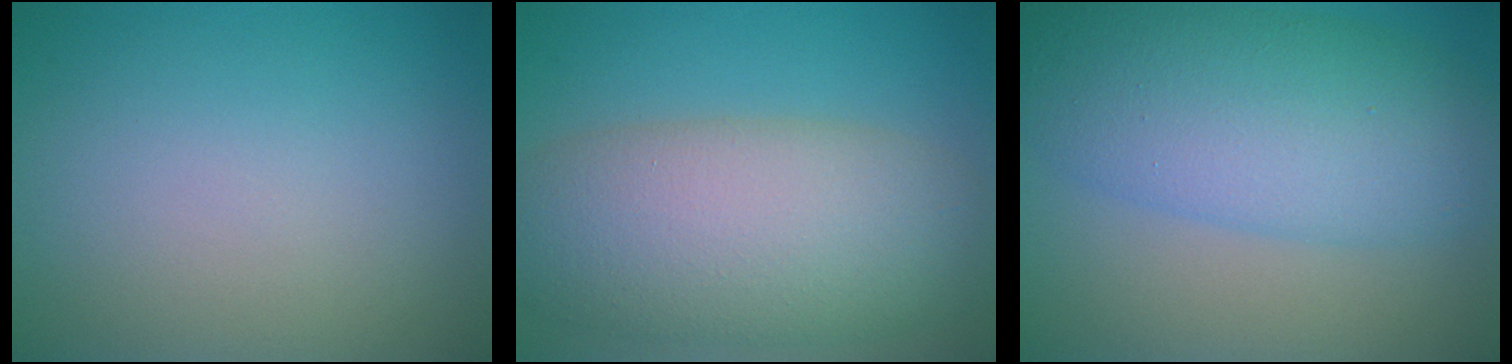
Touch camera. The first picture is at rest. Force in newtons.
{"total": 9.6, "press": 9.6, "slide": 0.6}
{"total": 8.9, "press": 8.9, "slide": 0.0}